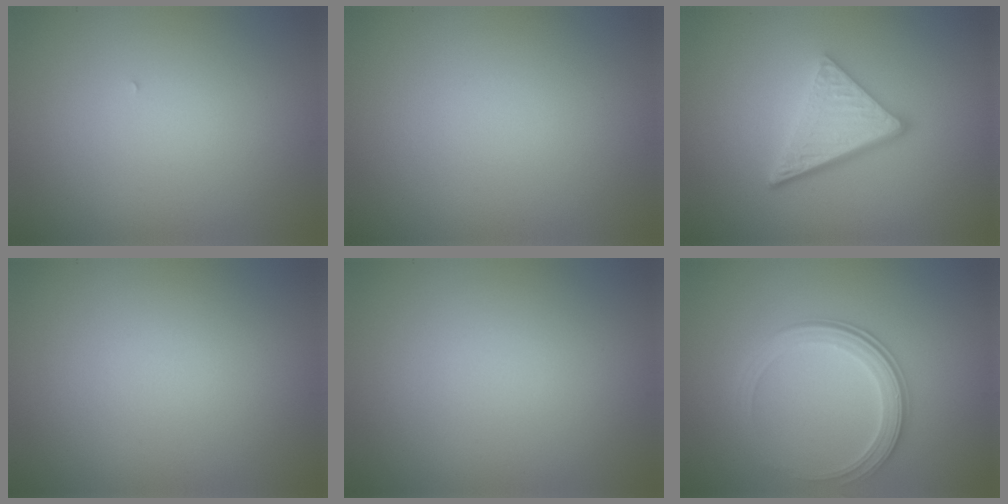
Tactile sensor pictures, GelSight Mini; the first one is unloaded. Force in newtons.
{"total": 0.0}
{"total": 4.8, "press": 3.4, "slide": 3.4}
{"total": 0.0}
{"total": 0.0}
{"total": 3.3, "press": 2.8, "slide": 1.8}